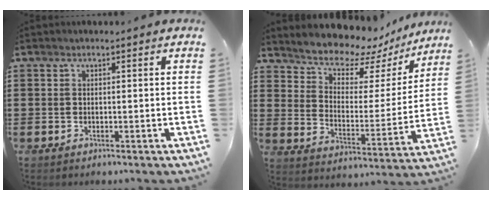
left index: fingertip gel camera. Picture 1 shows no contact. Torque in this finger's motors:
{"motor_torque": [1.04, -1.10, 0.32, 0.09]}